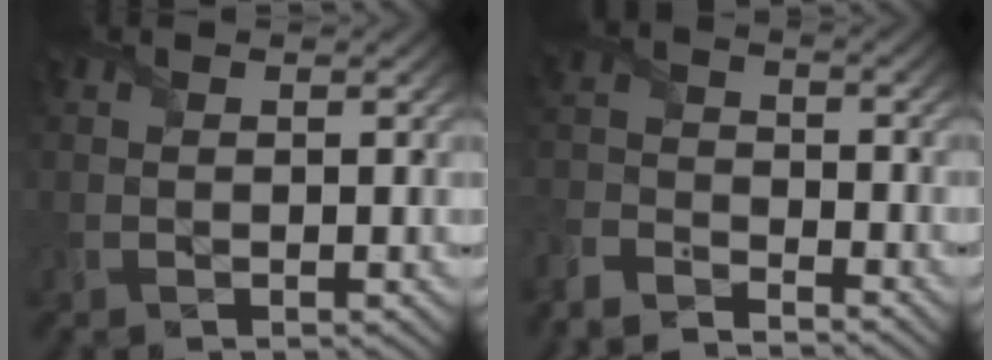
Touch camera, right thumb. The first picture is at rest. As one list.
[{"total": 6.6, "force": [-6.3, 1.5, 1.5], "torque": [-0.045, -0.010, -0.143]}]